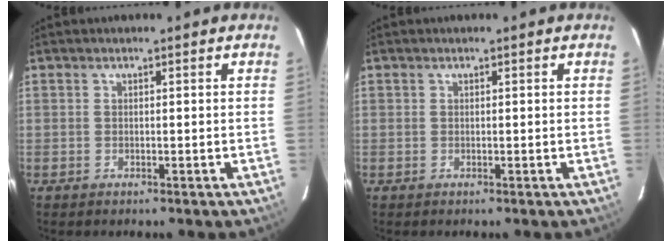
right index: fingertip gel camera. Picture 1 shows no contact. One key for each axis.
{"total": 0.0}